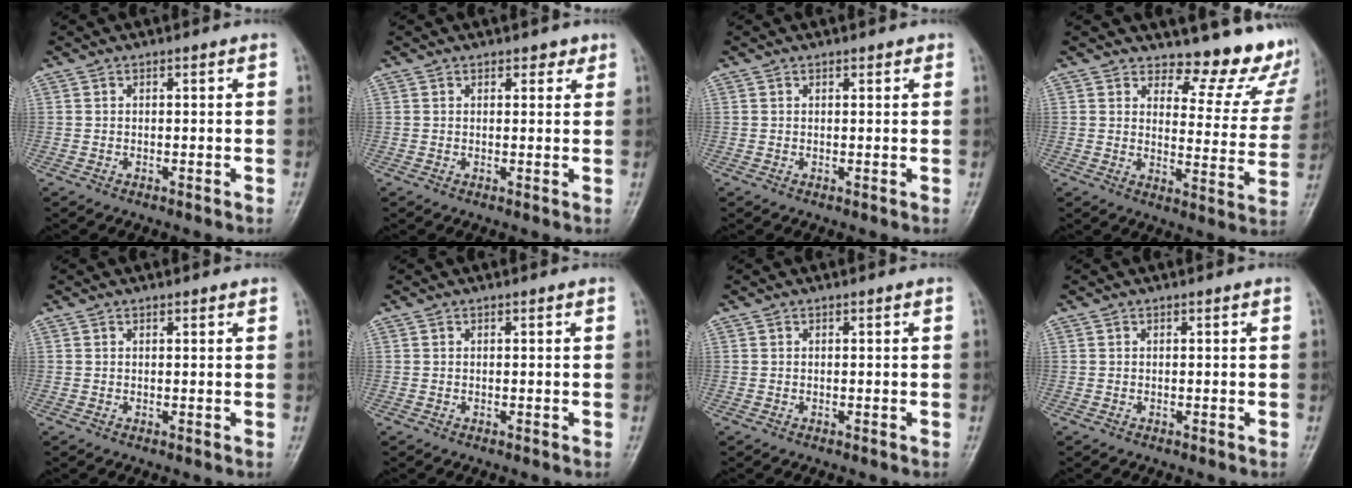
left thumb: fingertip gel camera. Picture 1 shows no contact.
{"total": 2.0, "force": [1.4, 1.1, 0.8], "torque": [0.008, -0.006, 0.014]}
{"total": 1.1, "force": [0.8, 0.5, 0.5], "torque": [0.000, -0.003, 0.007]}
{"total": 14.5, "force": [12.6, 5.4, 4.8], "torque": [-0.008, -0.118, 0.137]}
{"total": 0.8, "force": [0.7, 0.3, 0.3], "torque": [-0.003, -0.003, 0.008]}
{"total": 0.0}
{"total": 0.0}
{"total": 0.0}